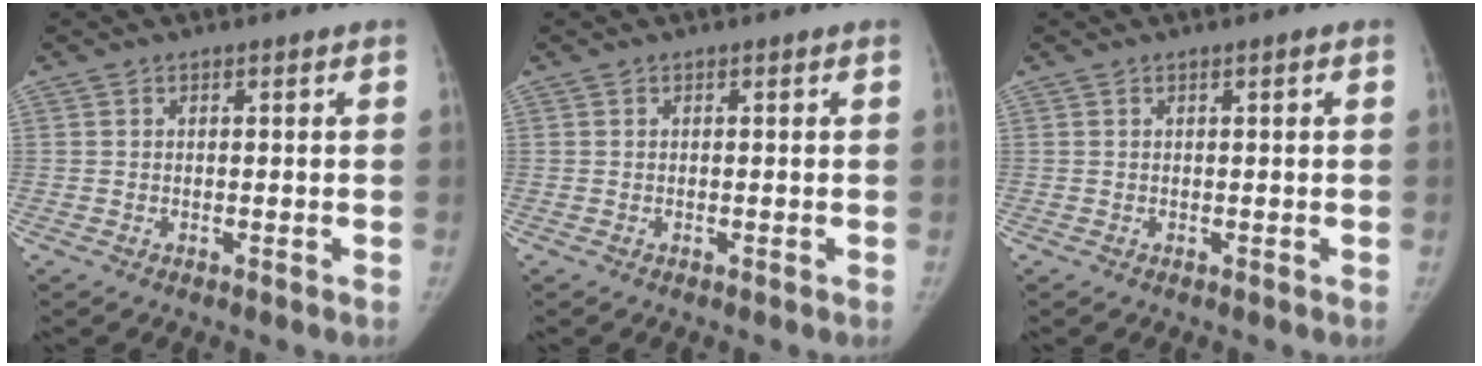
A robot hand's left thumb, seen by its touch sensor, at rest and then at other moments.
{"total": 0.0}
{"total": 0.6, "force": [0.2, 0.1, 0.5], "torque": [-0.007, 0.002, 0.004]}